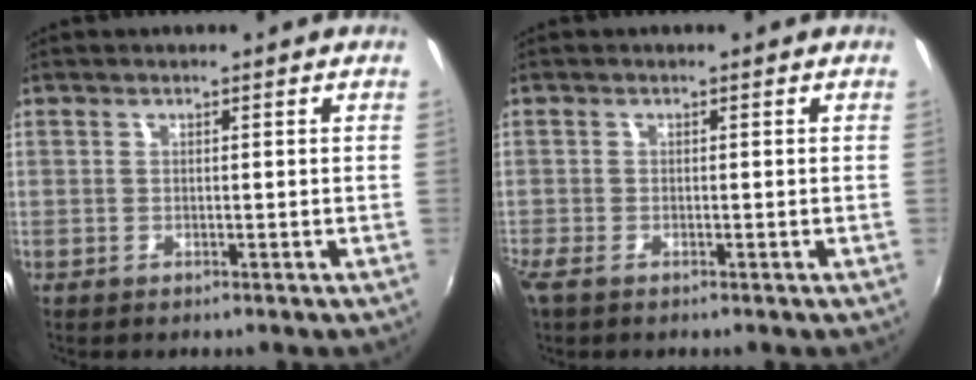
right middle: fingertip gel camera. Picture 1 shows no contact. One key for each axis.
{"total": 1.9, "fx": -1.4, "fy": 0.6, "fz": 1.1, "tx": -0.026, "ty": -0.008, "tz": -0.028}